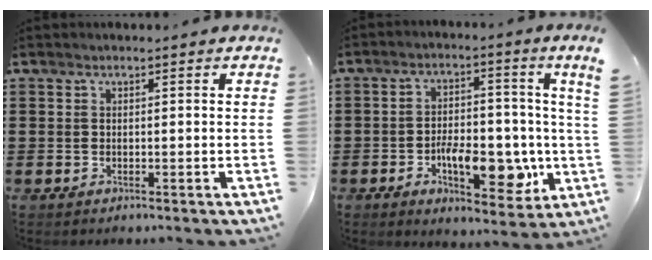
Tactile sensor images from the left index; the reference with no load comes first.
{"total": 9.1, "force": [-2.0, 3.3, 8.3], "torque": [-0.142, -0.002, -0.032]}